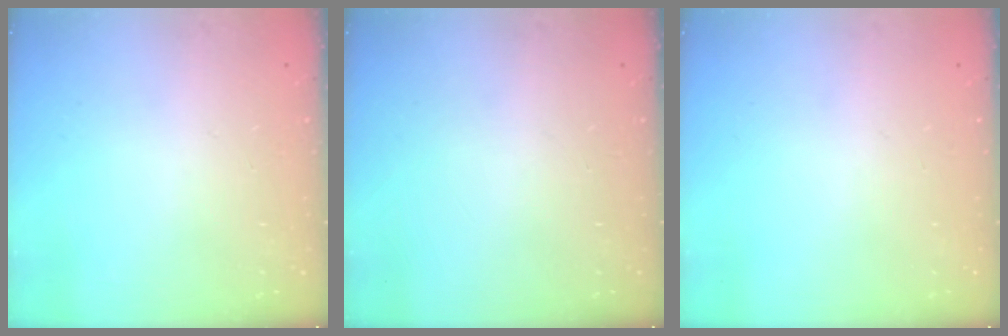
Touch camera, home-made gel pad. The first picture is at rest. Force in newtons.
{"total": 0.0}
{"total": 0.0}